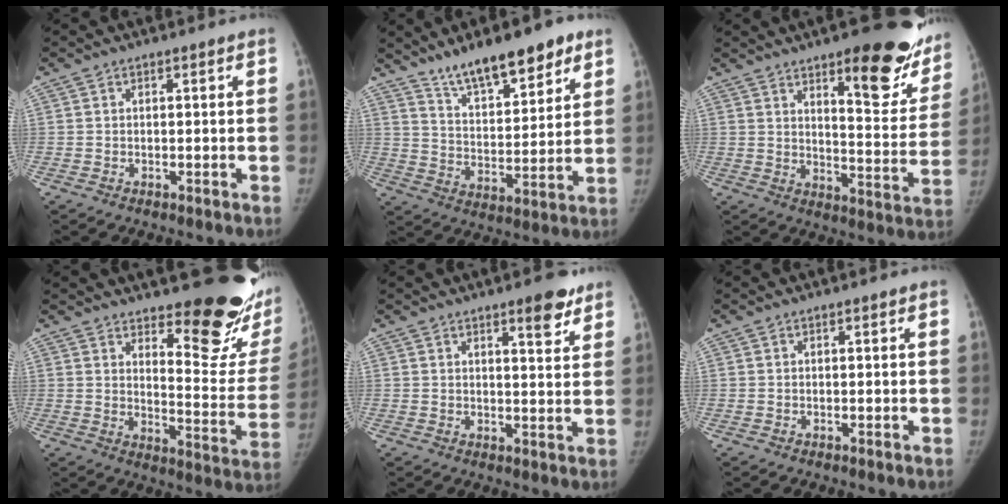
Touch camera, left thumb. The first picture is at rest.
{"total": 15.3, "force": [11.0, 5.0, 9.3], "torque": [-0.114, -0.060, 0.188]}
{"total": 21.5, "force": [12.8, 6.8, 15.8], "torque": [-0.151, -0.077, 0.171]}
{"total": 21.1, "force": [14.6, 6.2, 13.9], "torque": [-0.144, -0.126, 0.190]}
{"total": 5.8, "force": [3.9, 1.7, 3.9], "torque": [-0.038, -0.024, 0.051]}
{"total": 0.0}